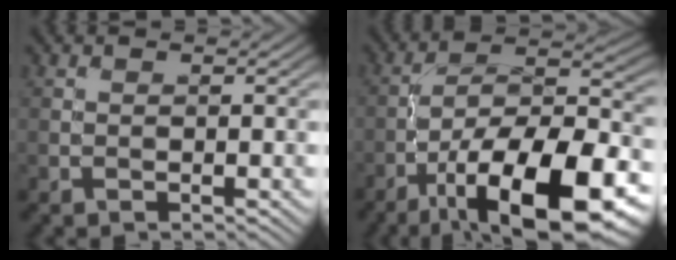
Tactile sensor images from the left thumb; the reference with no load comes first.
{"total": 18.2, "force": [-9.7, 6.6, 13.9], "torque": [-0.219, -0.005, -0.167]}